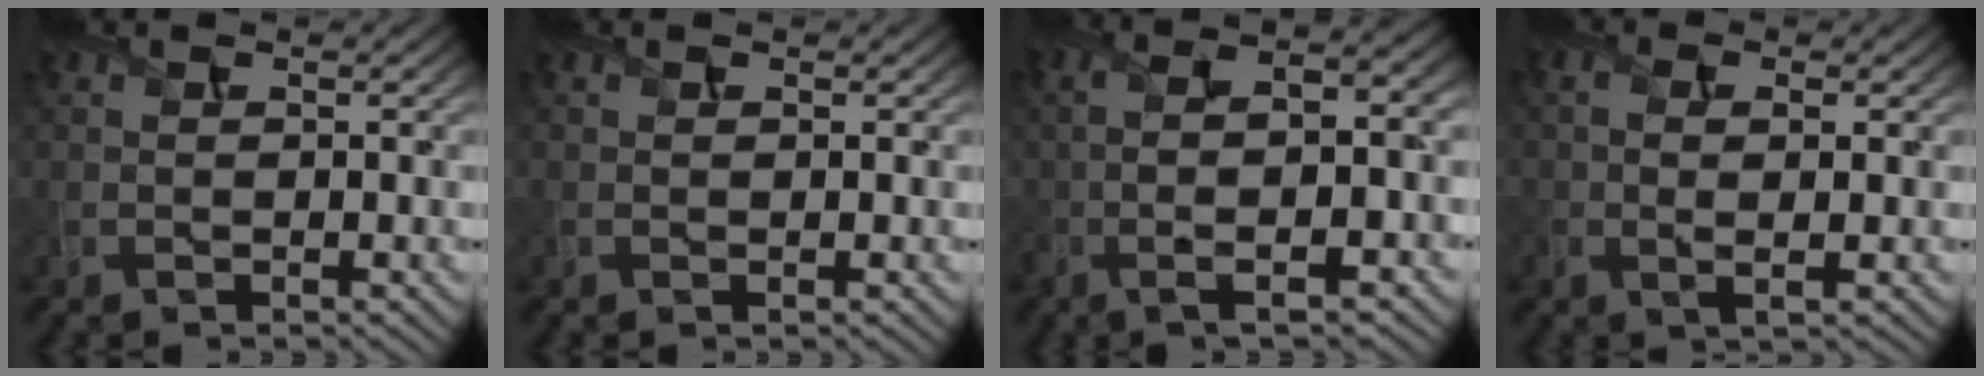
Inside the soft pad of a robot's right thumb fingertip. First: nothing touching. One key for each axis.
{"total": 0.0}
{"total": 9.9, "fx": -1.5, "fy": 3.3, "fz": 9.3, "tx": -0.174, "ty": 0.001, "tz": -0.023}
{"total": 2.6, "fx": -0.1, "fy": 1.3, "fz": 2.3, "tx": -0.052, "ty": -0.006, "tz": 0.002}